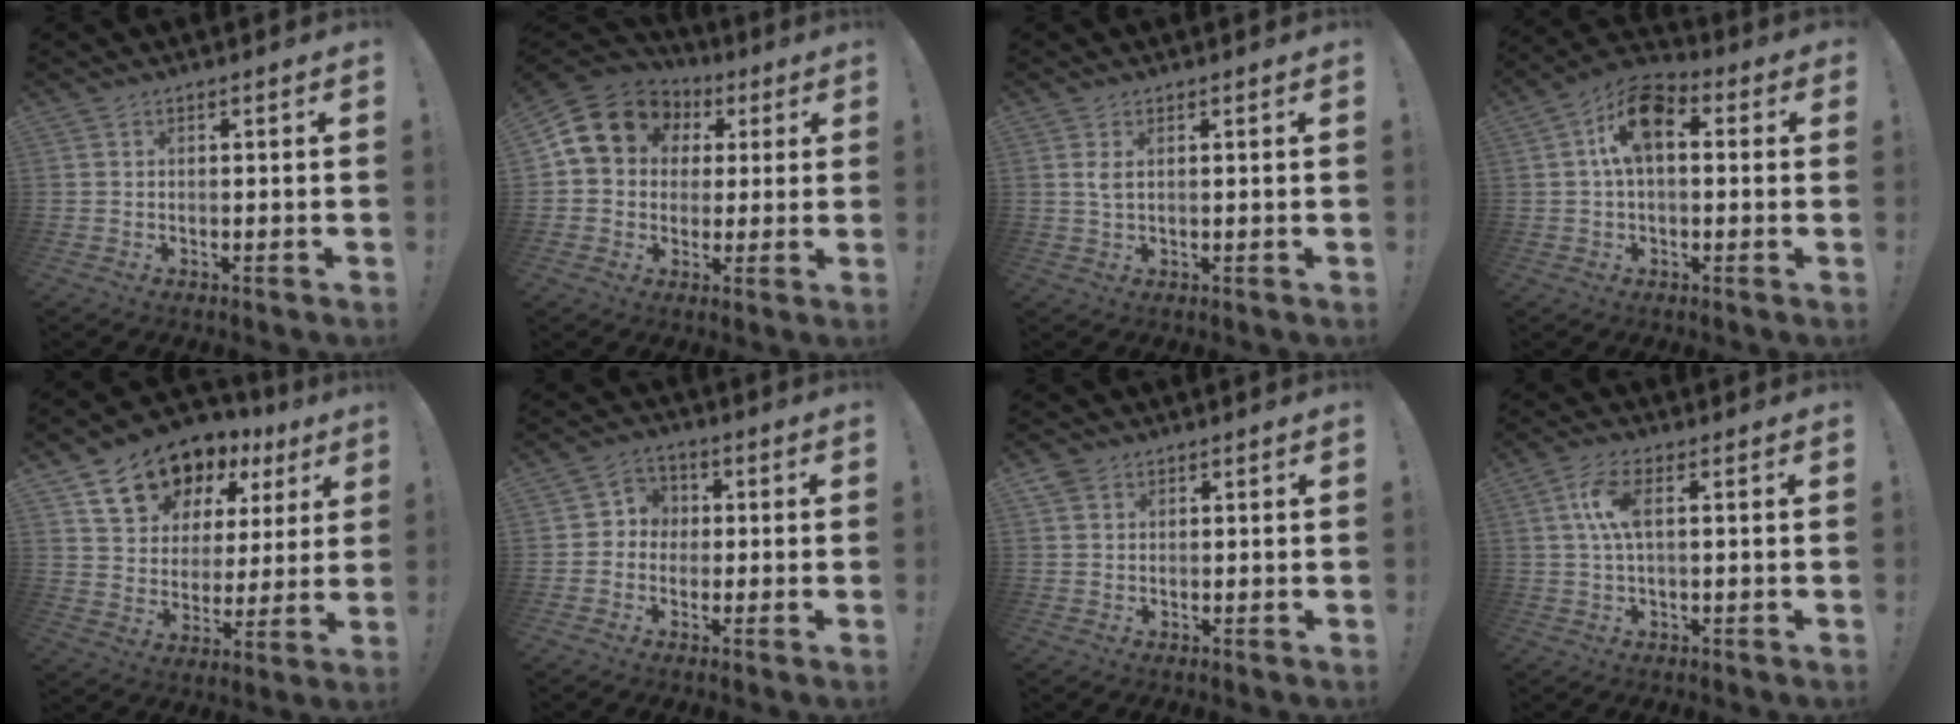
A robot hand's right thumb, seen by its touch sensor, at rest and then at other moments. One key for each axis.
{"total": 13.9, "fx": 4.5, "fy": 11.6, "fz": 6.3, "tx": -0.090, "ty": -0.008, "tz": 0.094}
{"total": 2.1, "fx": 0.8, "fy": 0.4, "fz": 1.9, "tx": -0.031, "ty": 0.000, "tz": 0.012}
{"total": 11.9, "fx": 2.7, "fy": 7.1, "fz": 9.1, "tx": -0.154, "ty": 0.013, "tz": 0.054}
{"total": 16.3, "fx": 10.7, "fy": 10.4, "fz": 6.5, "tx": -0.103, "ty": -0.063, "tz": 0.205}
{"total": 5.6, "fx": -1.1, "fy": 5.3, "fz": 1.2, "tx": -0.023, "ty": 0.020, "tz": -0.016}
{"total": 3.2, "fx": 1.8, "fy": 2.5, "fz": 0.9, "tx": -0.009, "ty": -0.007, "tz": 0.032}
{"total": 7.5, "fx": 1.2, "fy": 2.9, "fz": 6.8, "tx": -0.133, "ty": -0.002, "tz": 0.019}